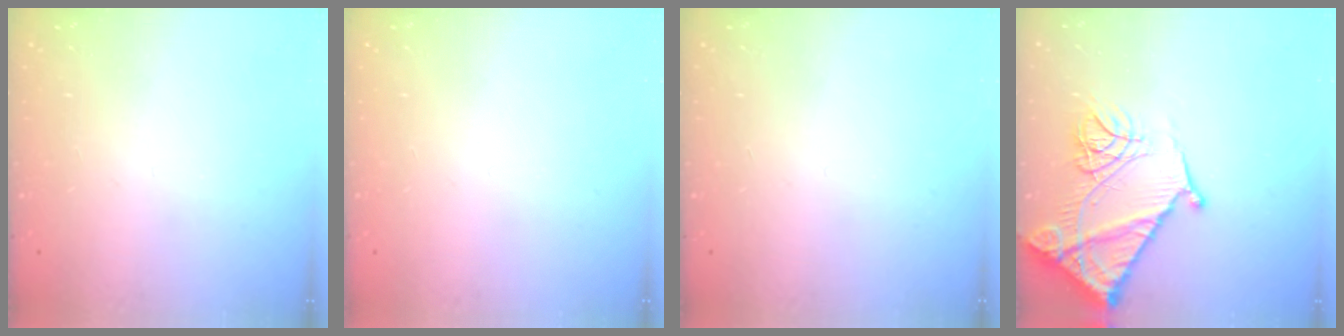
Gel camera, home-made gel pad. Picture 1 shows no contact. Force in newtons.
{"total": 0.0}
{"total": 0.0}
{"total": 19.3, "press": 19.2, "slide": 2.1}